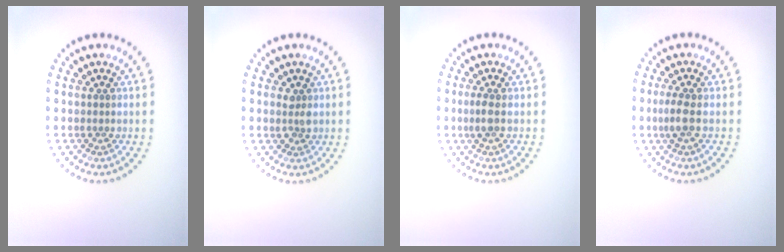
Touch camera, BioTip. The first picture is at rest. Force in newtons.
{"total": 0.9, "press": 0.9, "slide": 0.3}
{"total": 1.3, "press": 1.1, "slide": 0.6}
{"total": 1.6, "press": 1.4, "slide": 0.7}